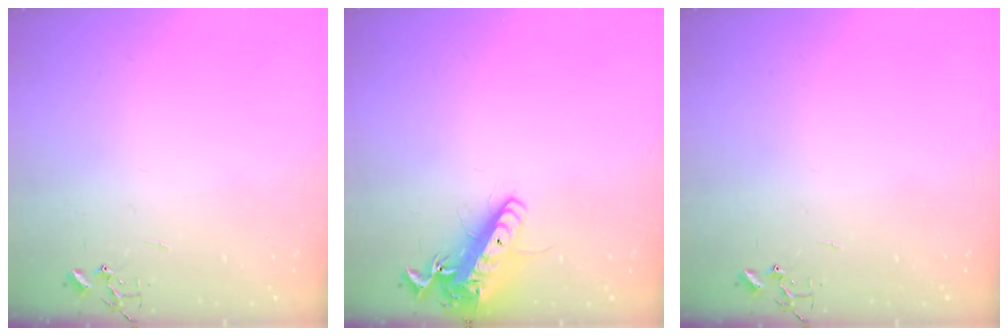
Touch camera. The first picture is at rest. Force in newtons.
{"total": 16.0, "press": 15.7, "slide": 3.1}
{"total": 0.0}